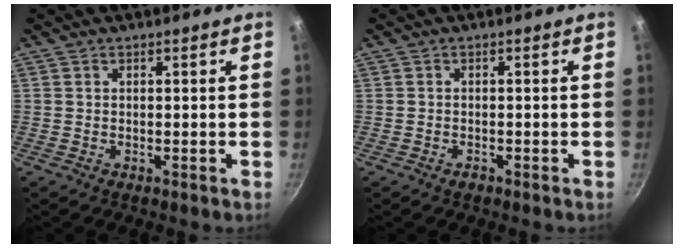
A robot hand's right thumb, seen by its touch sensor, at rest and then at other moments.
{"total": 1.0, "force": [-0.7, 0.6, 0.5], "torque": [-0.010, 0.006, -0.012]}